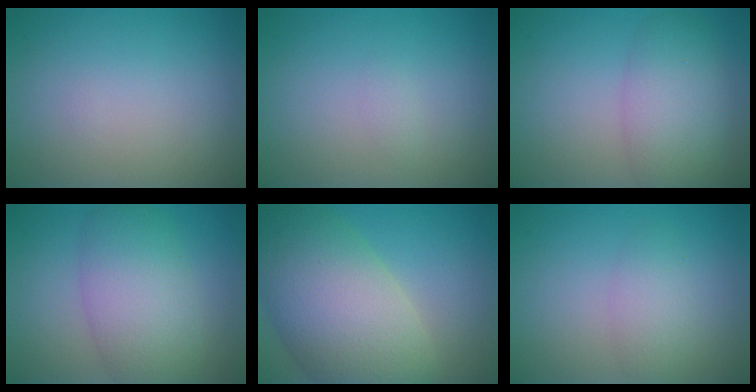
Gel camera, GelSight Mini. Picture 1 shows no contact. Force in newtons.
{"total": 0.6, "press": 0.6, "slide": 0.0}
{"total": 5.0, "press": 5.0, "slide": 0.3}
{"total": 6.7, "press": 6.6, "slide": 0.4}
{"total": 11.8, "press": 11.8, "slide": 0.5}
{"total": 2.2, "press": 2.2, "slide": 0.0}